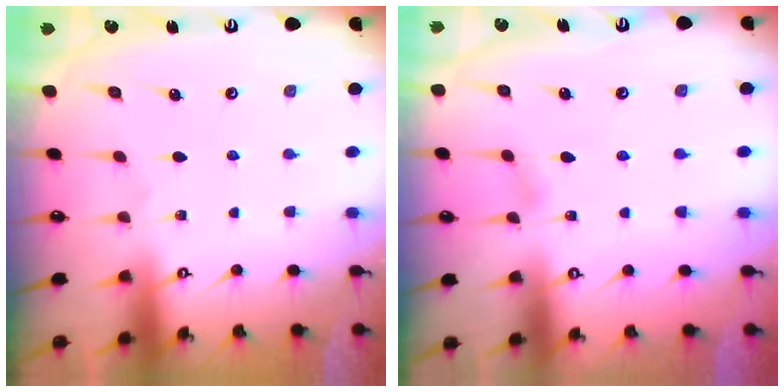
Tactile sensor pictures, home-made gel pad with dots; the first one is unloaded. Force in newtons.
{"total": 4.6, "press": 4.6, "slide": 0.5}